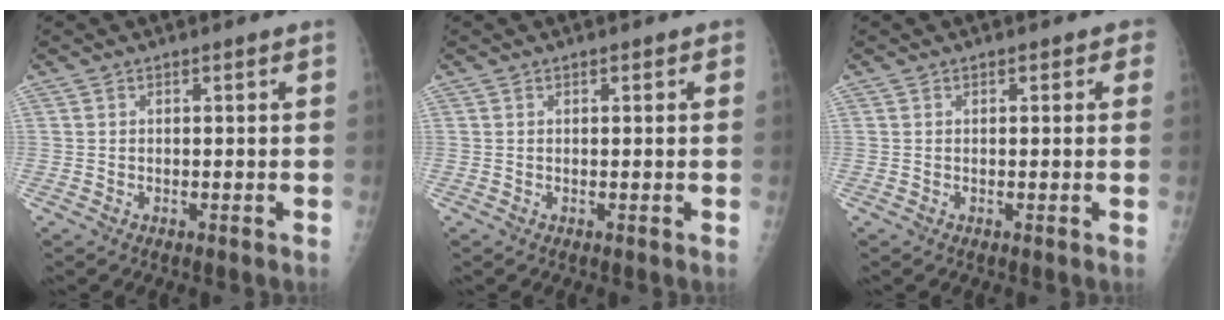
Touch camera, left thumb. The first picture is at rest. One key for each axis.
{"total": 0.6, "fx": 0.3, "fy": 0.4, "fz": 0.4, "tx": 0.002, "ty": 0.001, "tz": 0.000}
{"total": 1.5, "fx": 0.7, "fy": 1.0, "fz": 0.8, "tx": 0.011, "ty": 0.002, "tz": 0.002}